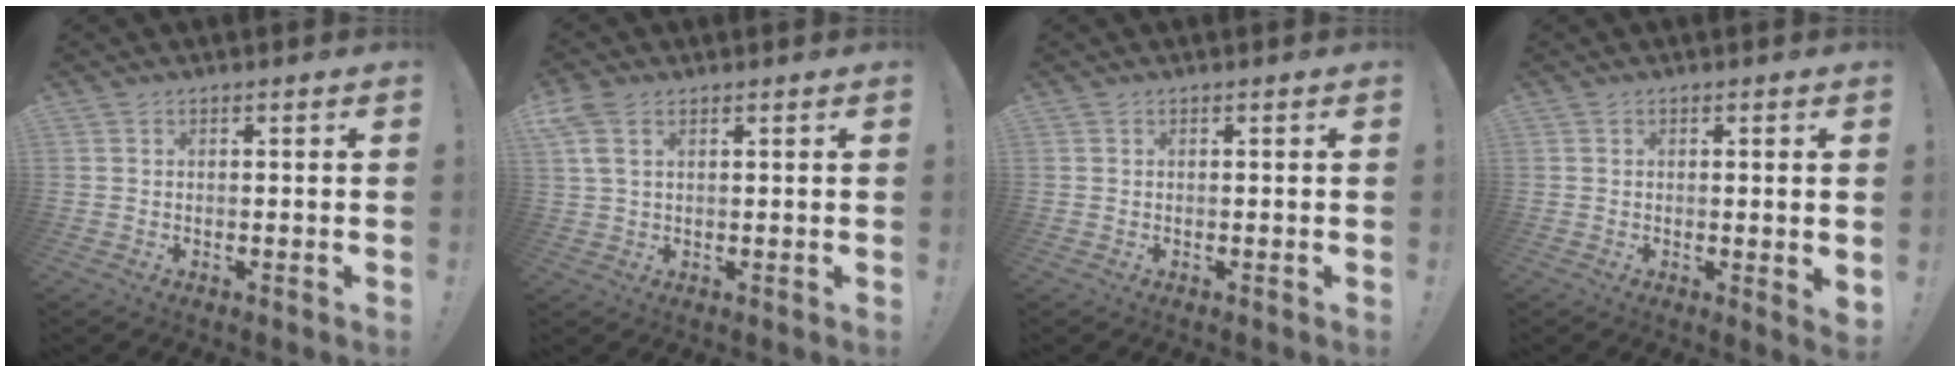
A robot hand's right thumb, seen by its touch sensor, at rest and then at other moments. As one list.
[{"total": 5.0, "force": [2.0, 2.5, 3.8], "torque": [-0.091, 0.006, 0.041]}, {"total": 0.0}, {"total": 2.3, "force": [0.7, 0.1, 2.2], "torque": [-0.022, -0.010, 0.011]}]